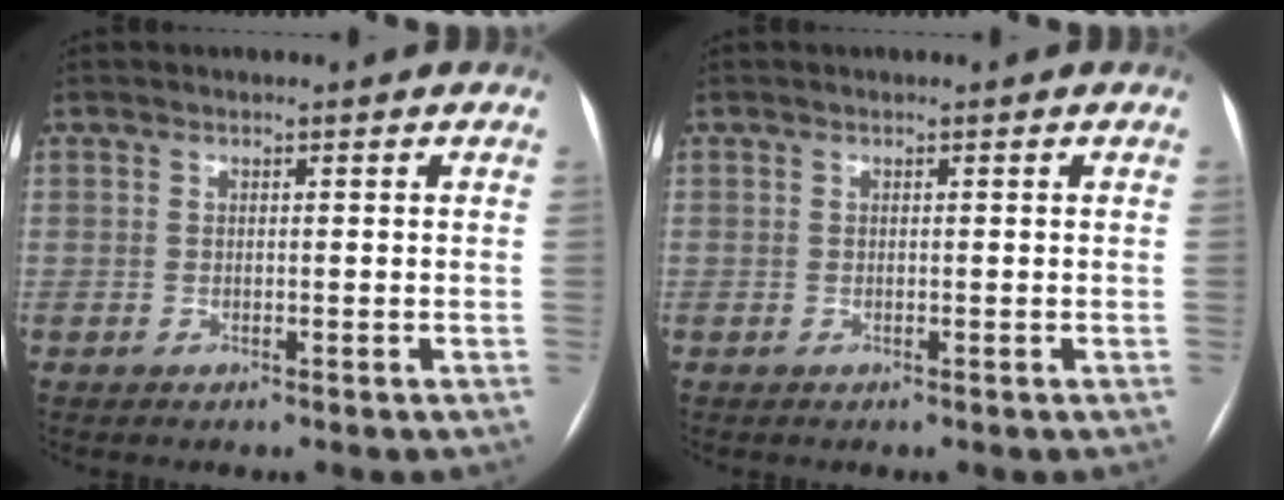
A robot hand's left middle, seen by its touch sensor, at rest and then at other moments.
{"total": 0.0}